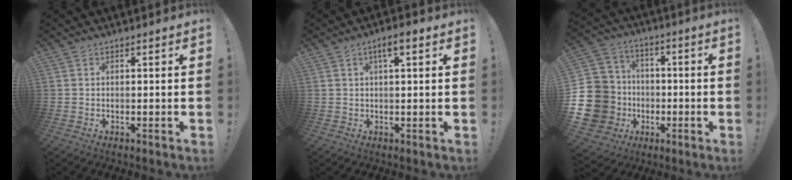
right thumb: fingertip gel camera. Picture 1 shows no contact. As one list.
[{"total": 4.4, "force": [1.8, 1.0, 4.0], "torque": [-0.056, -0.003, 0.024]}, {"total": 19.5, "force": [-4.3, 17.2, 7.9], "torque": [-0.163, 0.037, -0.034]}]